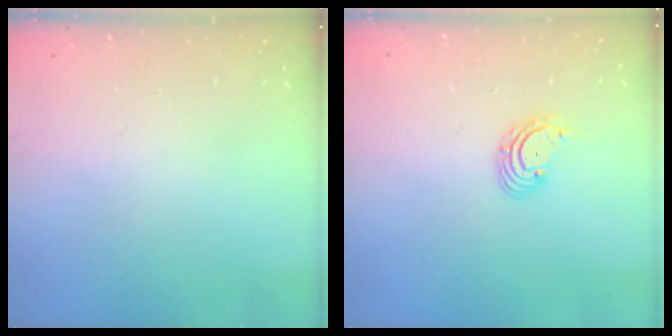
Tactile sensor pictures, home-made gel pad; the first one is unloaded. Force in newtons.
{"total": 2.9, "press": 2.9, "slide": 0.3}